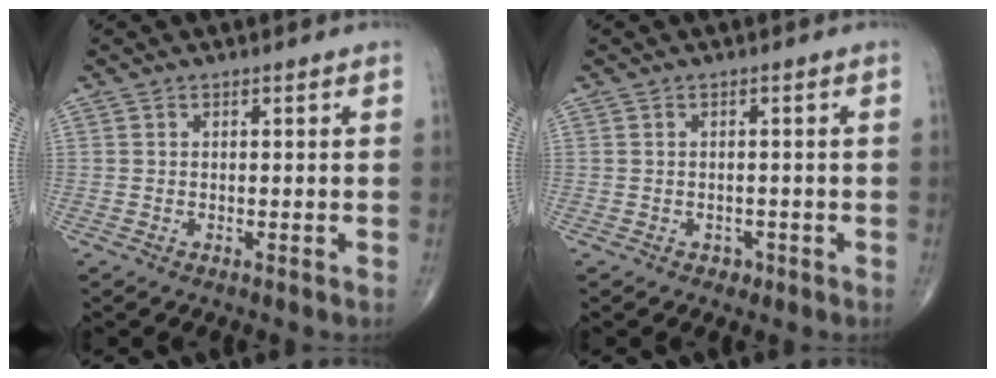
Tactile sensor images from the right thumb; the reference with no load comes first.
{"total": 1.2, "force": [-0.7, 1.0, 0.2], "torque": [0.003, 0.003, -0.011]}